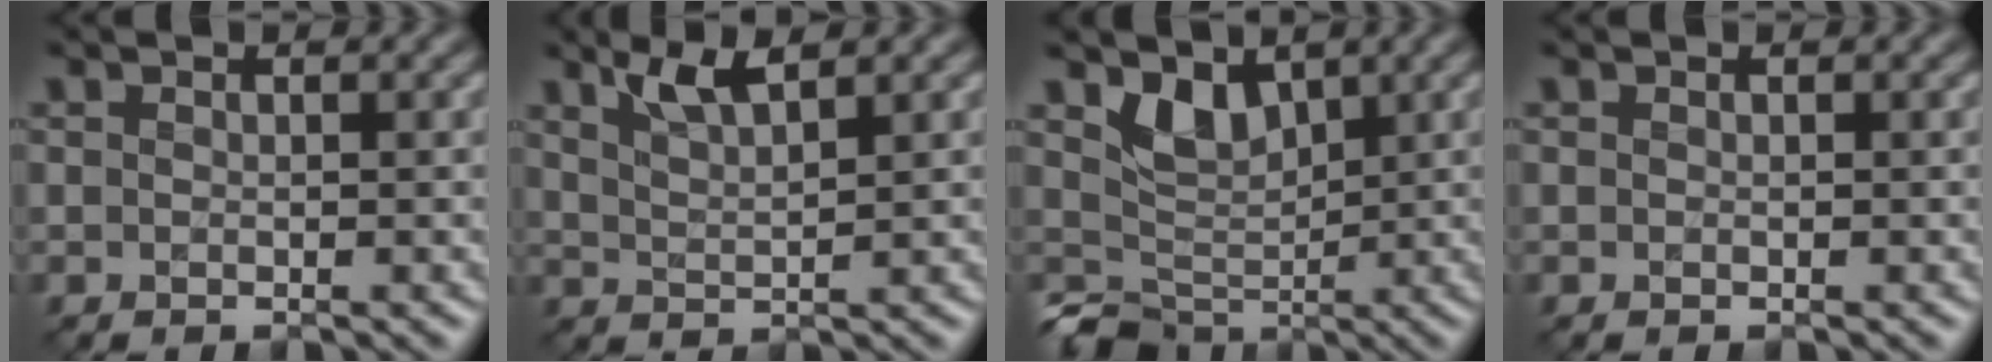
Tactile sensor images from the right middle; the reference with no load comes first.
{"total": 2.9, "force": [2.2, 0.6, 1.9], "torque": [-0.034, 0.000, 0.043]}
{"total": 3.1, "force": [0.6, 2.6, 1.5], "torque": [-0.023, -0.010, 0.016]}
{"total": 0.0}